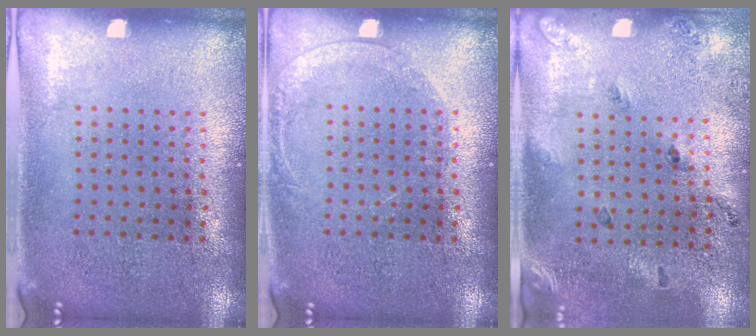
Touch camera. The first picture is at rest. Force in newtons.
{"total": 1.2, "press": 1.1, "slide": 0.1}
{"total": 1.8, "press": 1.1, "slide": 1.5}